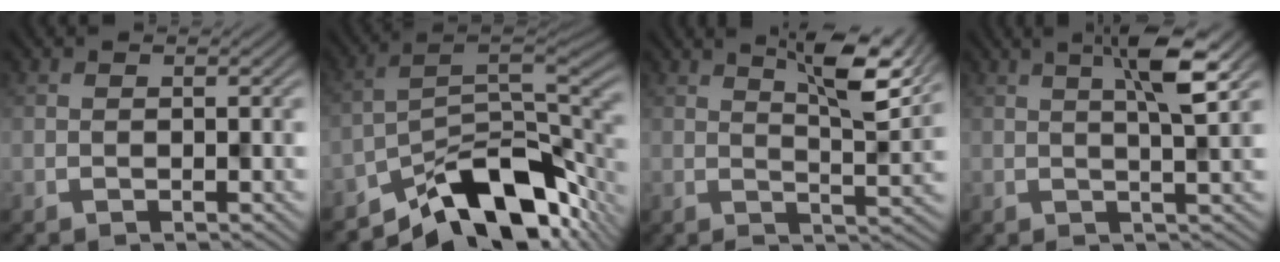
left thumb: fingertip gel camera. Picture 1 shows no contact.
{"total": 13.4, "force": [-8.9, 5.0, 8.6], "torque": [-0.129, -0.006, -0.159]}
{"total": 7.5, "force": [4.4, 1.3, 5.9], "torque": [-0.090, 0.000, 0.071]}
{"total": 5.5, "force": [2.1, 0.4, 5.0], "torque": [-0.088, 0.011, 0.037]}